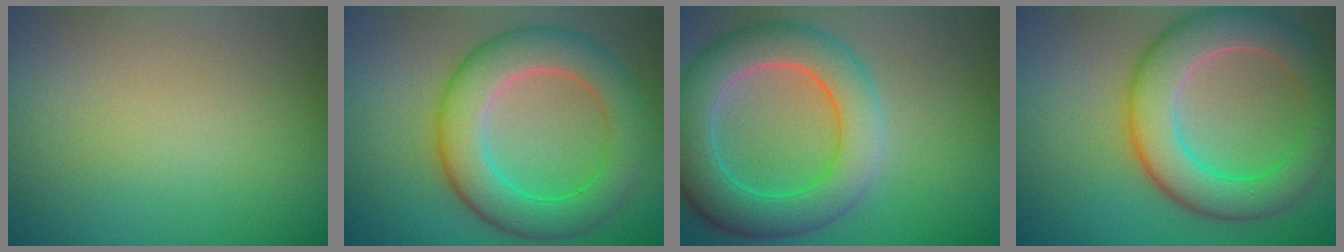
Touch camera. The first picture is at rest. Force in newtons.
{"total": 7.3, "press": 7.3, "slide": 0.2}
{"total": 7.5, "press": 7.4, "slide": 0.6}
{"total": 7.6, "press": 7.6, "slide": 0.6}